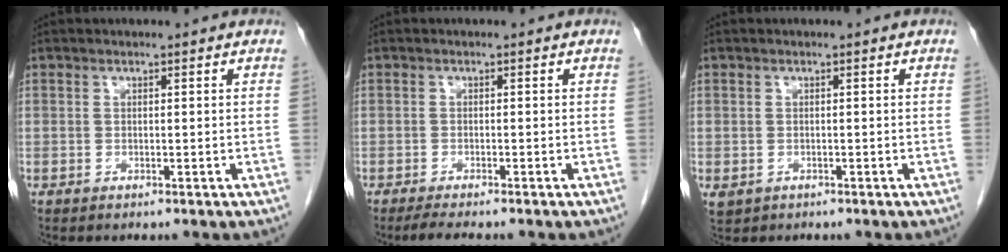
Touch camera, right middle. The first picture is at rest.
{"total": 3.3, "force": [-2.8, 0.1, 1.8], "torque": [-0.033, -0.007, -0.044]}
{"total": 1.7, "force": [-0.7, 1.4, 0.6], "torque": [-0.018, -0.001, -0.001]}